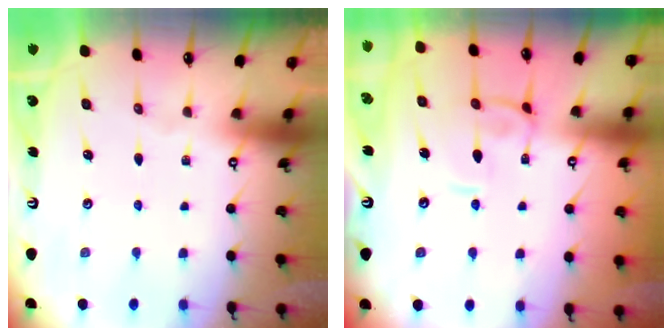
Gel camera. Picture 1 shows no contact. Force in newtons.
{"total": 1.5, "press": 1.4, "slide": 0.5}